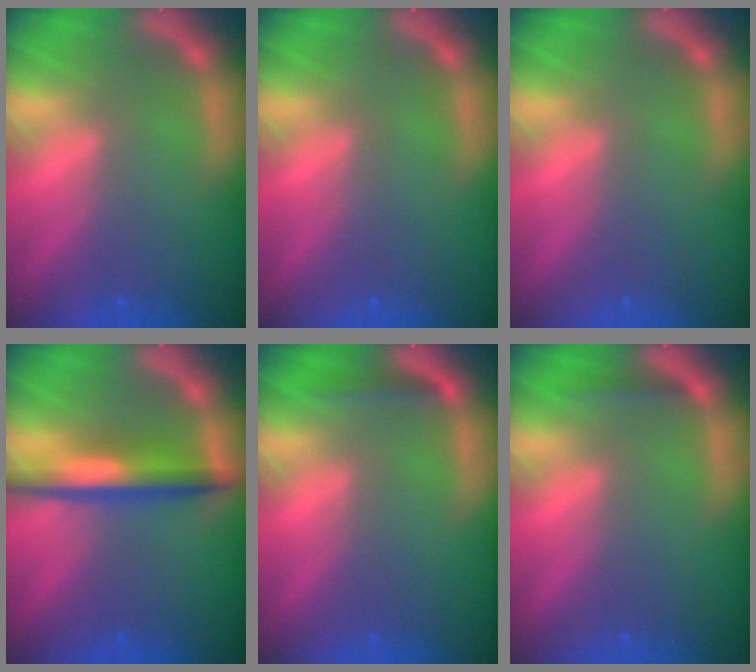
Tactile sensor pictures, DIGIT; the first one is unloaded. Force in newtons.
{"total": 0.0}
{"total": 0.0}
{"total": 5.0}
{"total": 1.4}
{"total": 0.9}